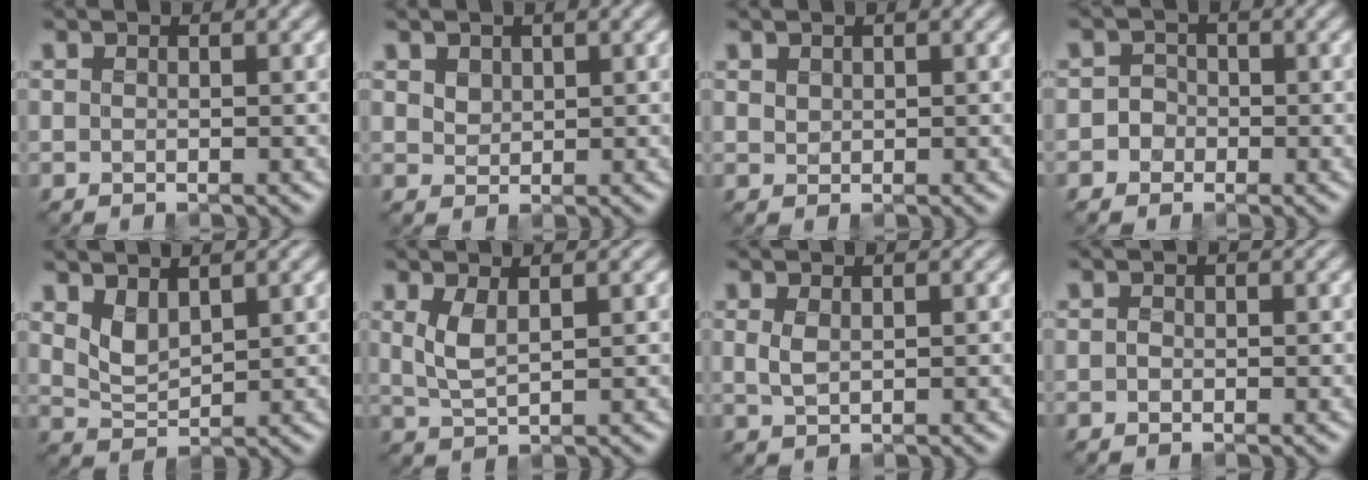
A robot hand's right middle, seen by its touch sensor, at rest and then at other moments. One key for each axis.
{"total": 1.8, "fx": 0.9, "fy": 1.3, "fz": 0.9, "tx": -0.022, "ty": -0.003, "tz": 0.022}
{"total": 0.8, "fx": 0.5, "fy": 0.6, "fz": 0.3, "tx": -0.008, "ty": -0.002, "tz": 0.009}
{"total": 2.1, "fx": -0.6, "fy": 2.0, "fz": 0.5, "tx": 0.018, "ty": 0.006, "tz": -0.025}
{"total": 2.5, "fx": 1.2, "fy": 1.3, "fz": 1.7, "tx": -0.041, "ty": -0.009, "tz": 0.026}
{"total": 2.2, "fx": 0.6, "fy": 0.8, "fz": 2.0, "tx": -0.050, "ty": -0.005, "tz": 0.015}
{"total": 1.2, "fx": 0.1, "fy": 0.6, "fz": 1.1, "tx": -0.028, "ty": -0.002, "tz": 0.006}
{"total": 0.6, "fx": -0.2, "fy": 0.5, "fz": 0.2, "tx": -0.003, "ty": -0.001, "tz": -0.011}